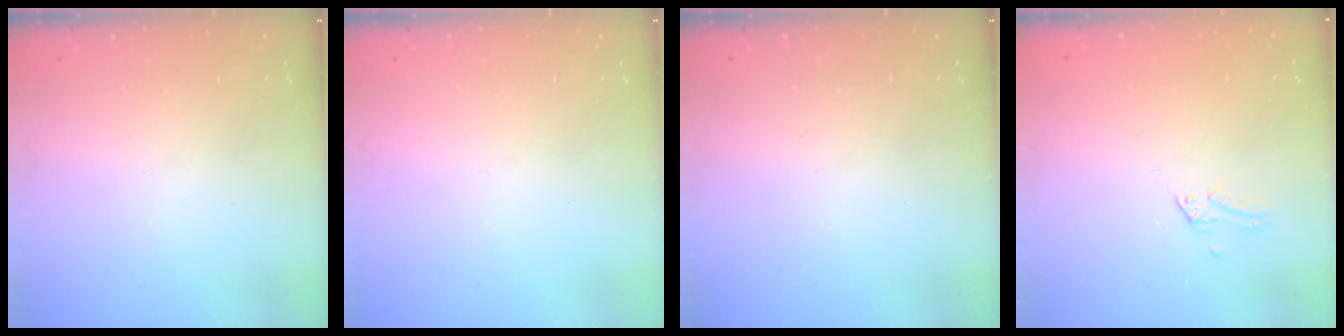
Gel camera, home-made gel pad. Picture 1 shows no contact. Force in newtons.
{"total": 0.0}
{"total": 0.0}
{"total": 0.0}